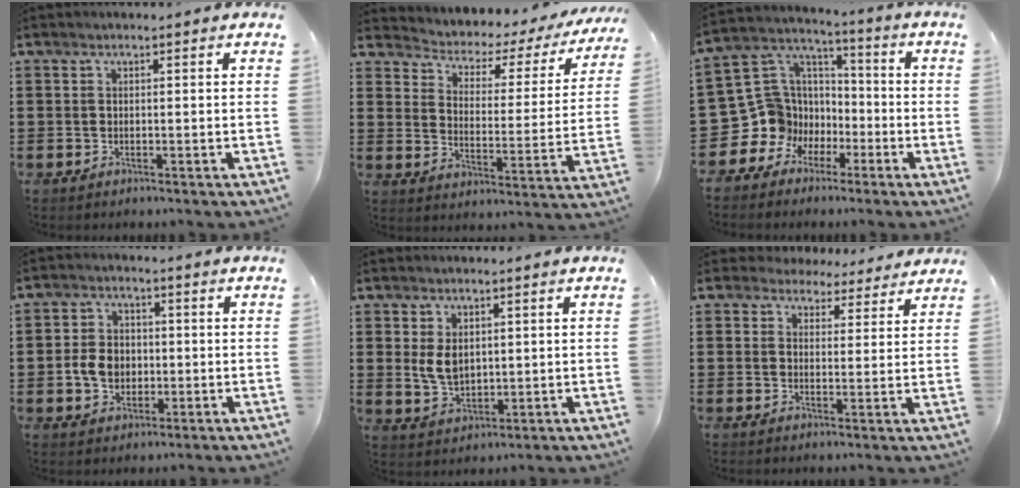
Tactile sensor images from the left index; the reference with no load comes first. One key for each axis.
{"total": 2.5, "fx": 2.0, "fy": 1.2, "fz": 1.0, "tx": -0.037, "ty": -0.022, "tz": 0.020}
{"total": 9.3, "fx": -2.7, "fy": 8.9, "fz": 0.5, "tx": -0.068, "ty": -0.013, "tz": -0.046}
{"total": 5.3, "fx": -0.8, "fy": 4.1, "fz": 3.2, "tx": -0.066, "ty": 0.004, "tz": -0.020}
{"total": 4.5, "fx": 1.1, "fy": 3.0, "fz": 3.2, "tx": -0.067, "ty": 0.001, "tz": 0.016}
{"total": 3.7, "fx": 3.3, "fy": 1.7, "fz": 0.4, "tx": -0.024, "ty": -0.006, "tz": 0.060}